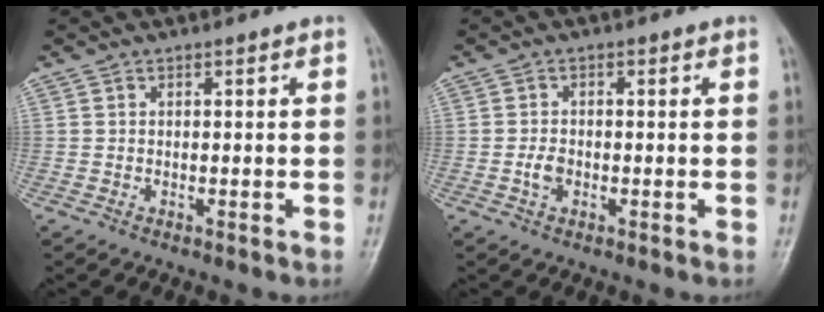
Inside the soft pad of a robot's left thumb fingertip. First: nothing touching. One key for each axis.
{"total": 2.4, "fx": -0.7, "fy": 1.6, "fz": 1.6, "tx": -0.027, "ty": 0.006, "tz": -0.015}